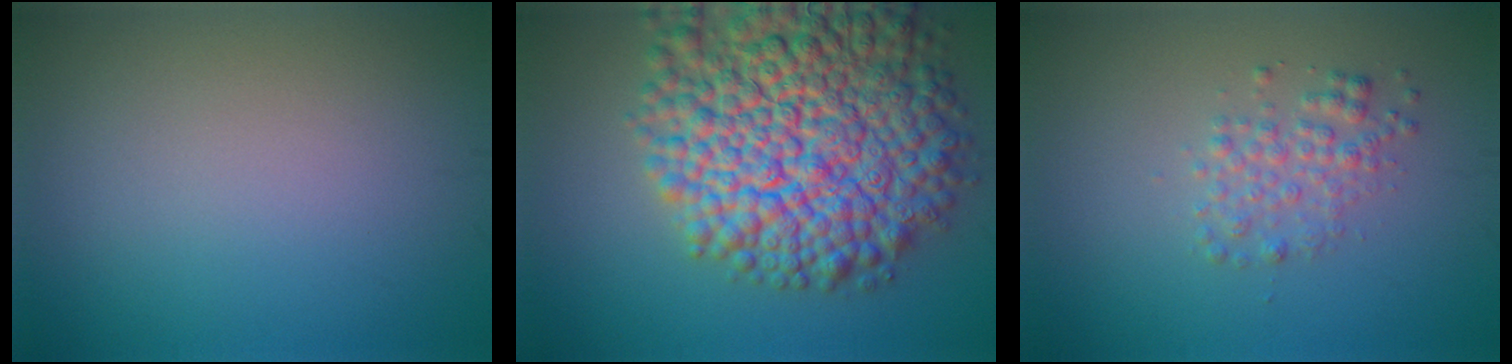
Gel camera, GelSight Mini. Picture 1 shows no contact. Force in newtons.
{"total": 14.7, "press": 14.6, "slide": 0.7}
{"total": 2.2, "press": 2.2, "slide": 0.0}